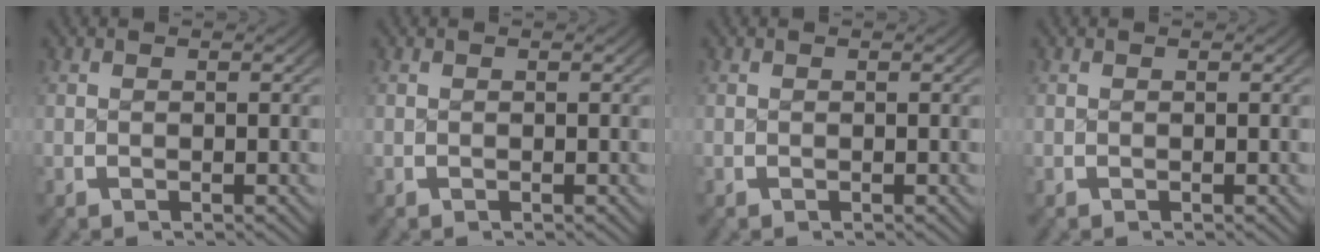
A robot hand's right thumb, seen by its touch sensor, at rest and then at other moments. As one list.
[{"total": 0.0}, {"total": 0.0}, {"total": 0.0}]